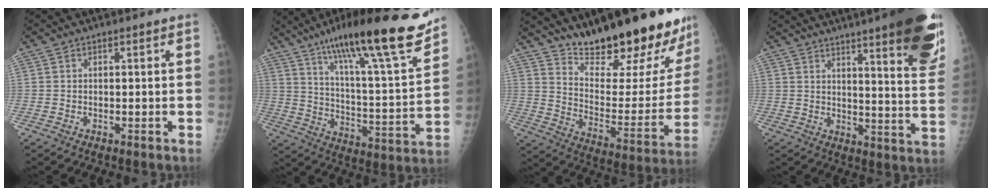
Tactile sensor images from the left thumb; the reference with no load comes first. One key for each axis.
{"total": 26.1, "fx": 18.5, "fy": 3.6, "fz": 18.0, "tx": -0.265, "ty": -0.062, "tz": 0.291}
{"total": 26.7, "fx": 21.9, "fy": 6.4, "fz": 13.9, "tx": -0.174, "ty": -0.142, "tz": 0.313}
{"total": 29.8, "fx": 20.5, "fy": 2.5, "fz": 21.4, "tx": -0.257, "ty": -0.111, "tz": 0.282}